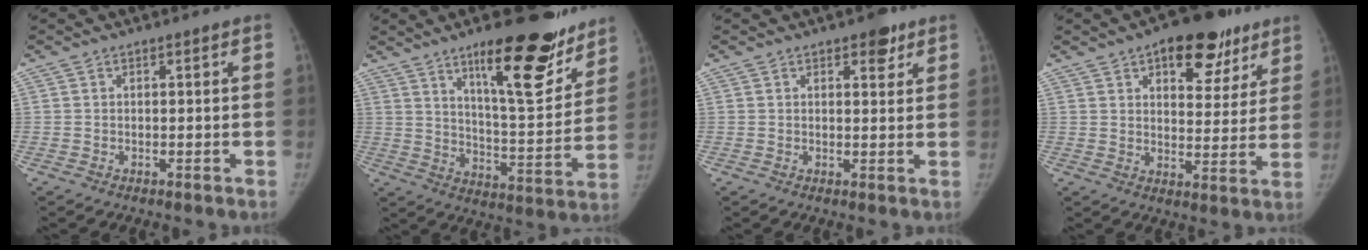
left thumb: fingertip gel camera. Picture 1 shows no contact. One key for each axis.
{"total": 20.5, "fx": 13.3, "fy": 5.9, "fz": 14.5, "tx": -0.163, "ty": -0.083, "tz": 0.204}
{"total": 3.7, "fx": 2.3, "fy": 1.9, "fz": 2.3, "tx": -0.012, "ty": -0.010, "tz": 0.027}
{"total": 15.7, "fx": 9.2, "fy": 8.0, "fz": 9.9, "tx": -0.072, "ty": -0.029, "tz": 0.125}